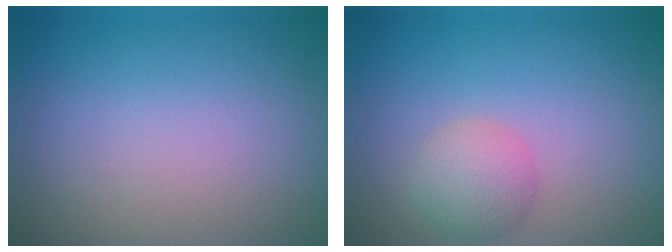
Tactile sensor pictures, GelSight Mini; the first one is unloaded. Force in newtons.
{"total": 2.6, "press": 2.6, "slide": 0.1}